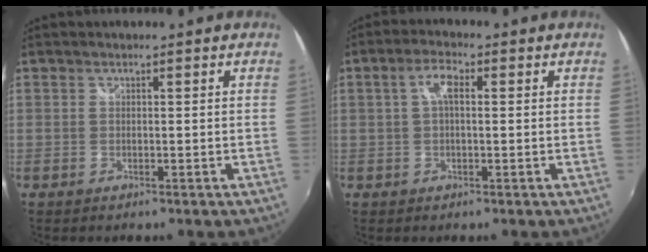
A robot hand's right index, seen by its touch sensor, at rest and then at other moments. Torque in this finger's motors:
{"motor_torque": [0.43, 0.11, 0.18, 0.07]}